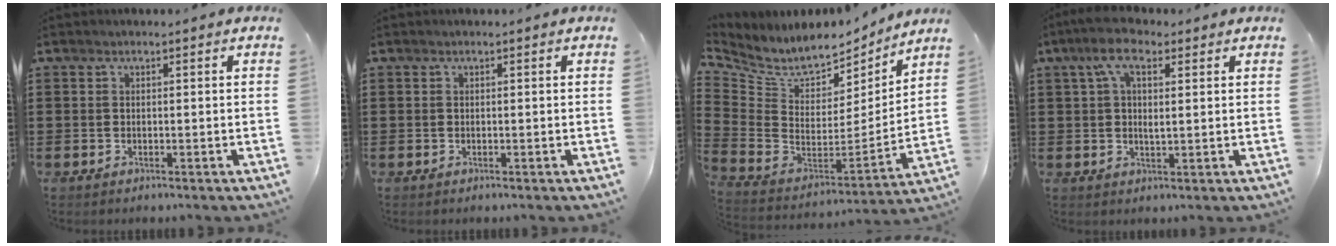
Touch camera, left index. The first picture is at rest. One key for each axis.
{"total": 0.0}
{"total": 6.9, "fx": 6.0, "fy": 2.8, "fz": 2.0, "tx": -0.079, "ty": -0.054, "tz": 0.104}
{"total": 6.2, "fx": 2.7, "fy": 2.5, "fz": 5.0, "tx": -0.105, "ty": 0.010, "tz": 0.044}